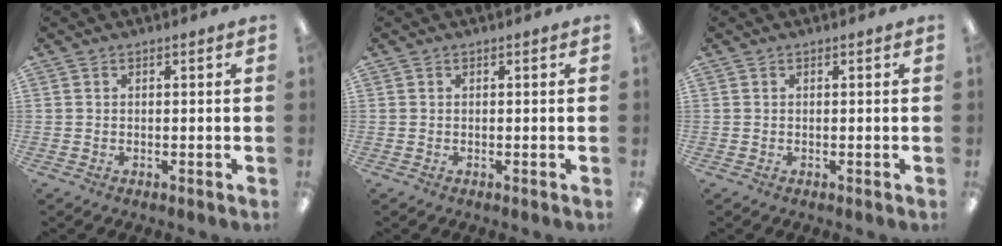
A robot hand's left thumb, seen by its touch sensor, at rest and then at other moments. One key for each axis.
{"total": 0.0}
{"total": 0.0}